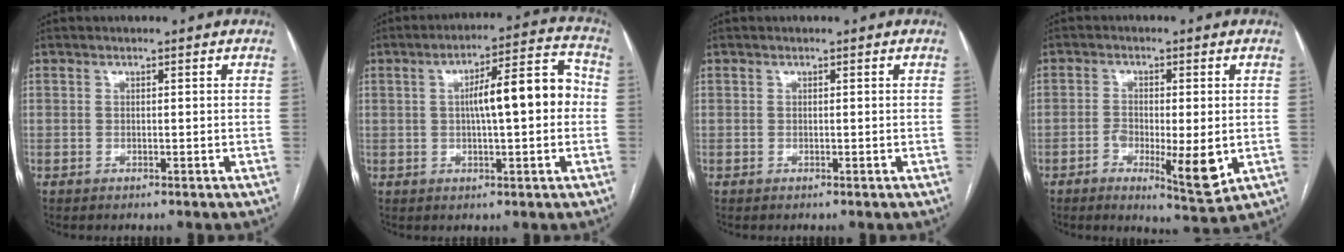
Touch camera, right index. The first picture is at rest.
{"total": 10.7, "force": [0.4, 2.2, 10.5], "torque": [-0.159, 0.034, 0.005]}
{"total": 0.0}
{"total": 8.4, "force": [-2.4, 2.3, 7.8], "torque": [-0.117, -0.010, -0.032]}